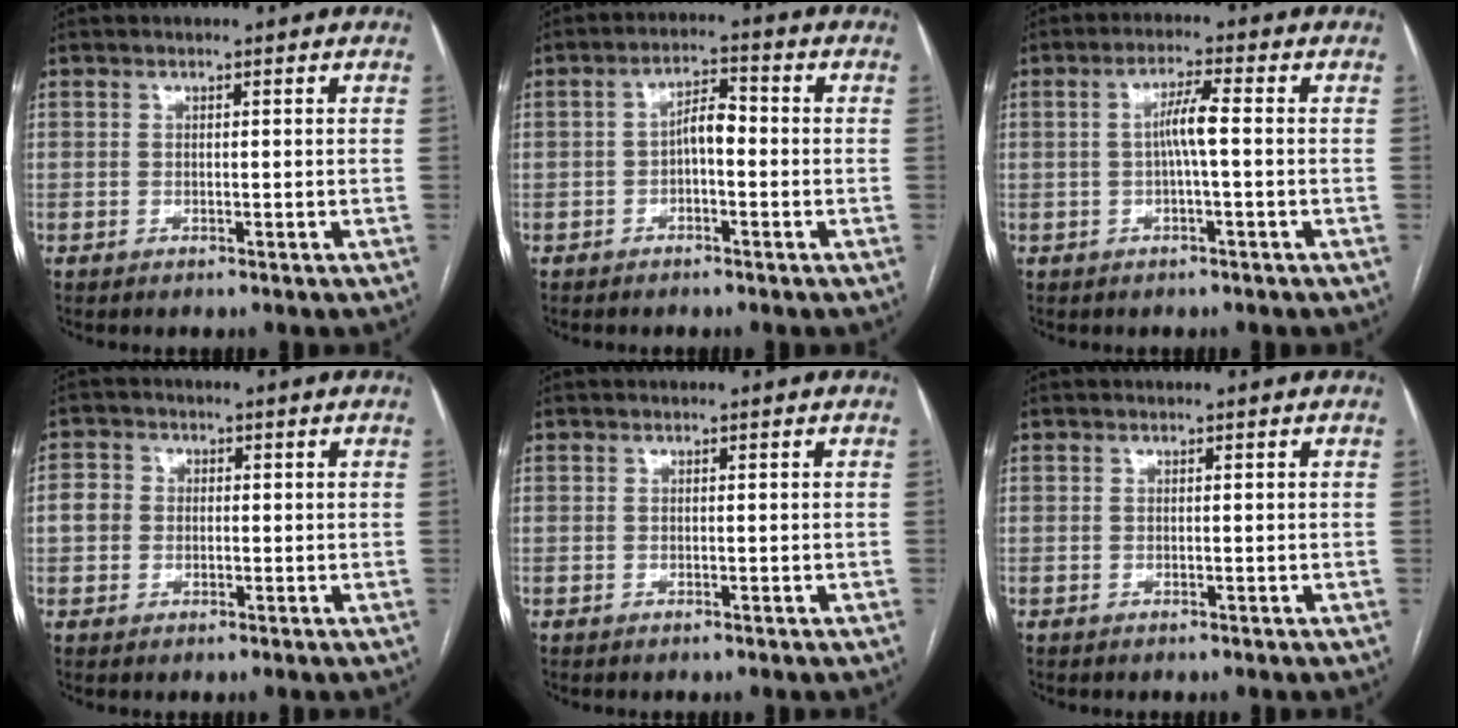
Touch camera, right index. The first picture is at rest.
{"total": 4.0, "force": [-0.7, 1.5, 3.6], "torque": [-0.061, 0.018, -0.014]}
{"total": 4.0, "force": [-0.2, 0.0, 4.0], "torque": [-0.074, 0.009, -0.001]}
{"total": 3.7, "force": [-0.1, 3.4, 1.4], "torque": [-0.033, 0.017, -0.005]}
{"total": 0.0}
{"total": 0.0}